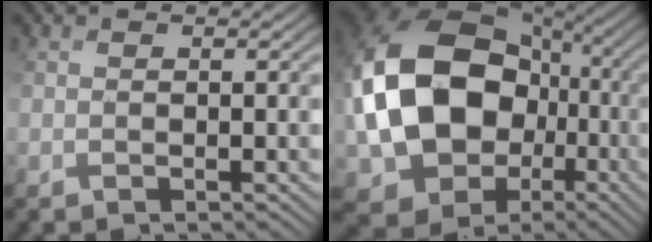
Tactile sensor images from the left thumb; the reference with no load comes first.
{"total": 18.7, "force": [-0.3, 14.8, 11.5], "torque": [-0.252, -0.020, -0.001]}